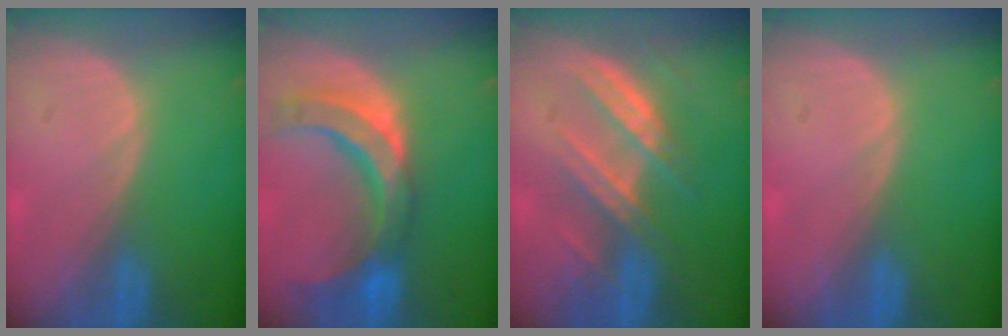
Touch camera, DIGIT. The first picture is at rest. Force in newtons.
{"total": 10.8, "press": 9.3, "slide": 5.5}
{"total": 7.2, "press": 7.0, "slide": 1.6}
{"total": 0.0}